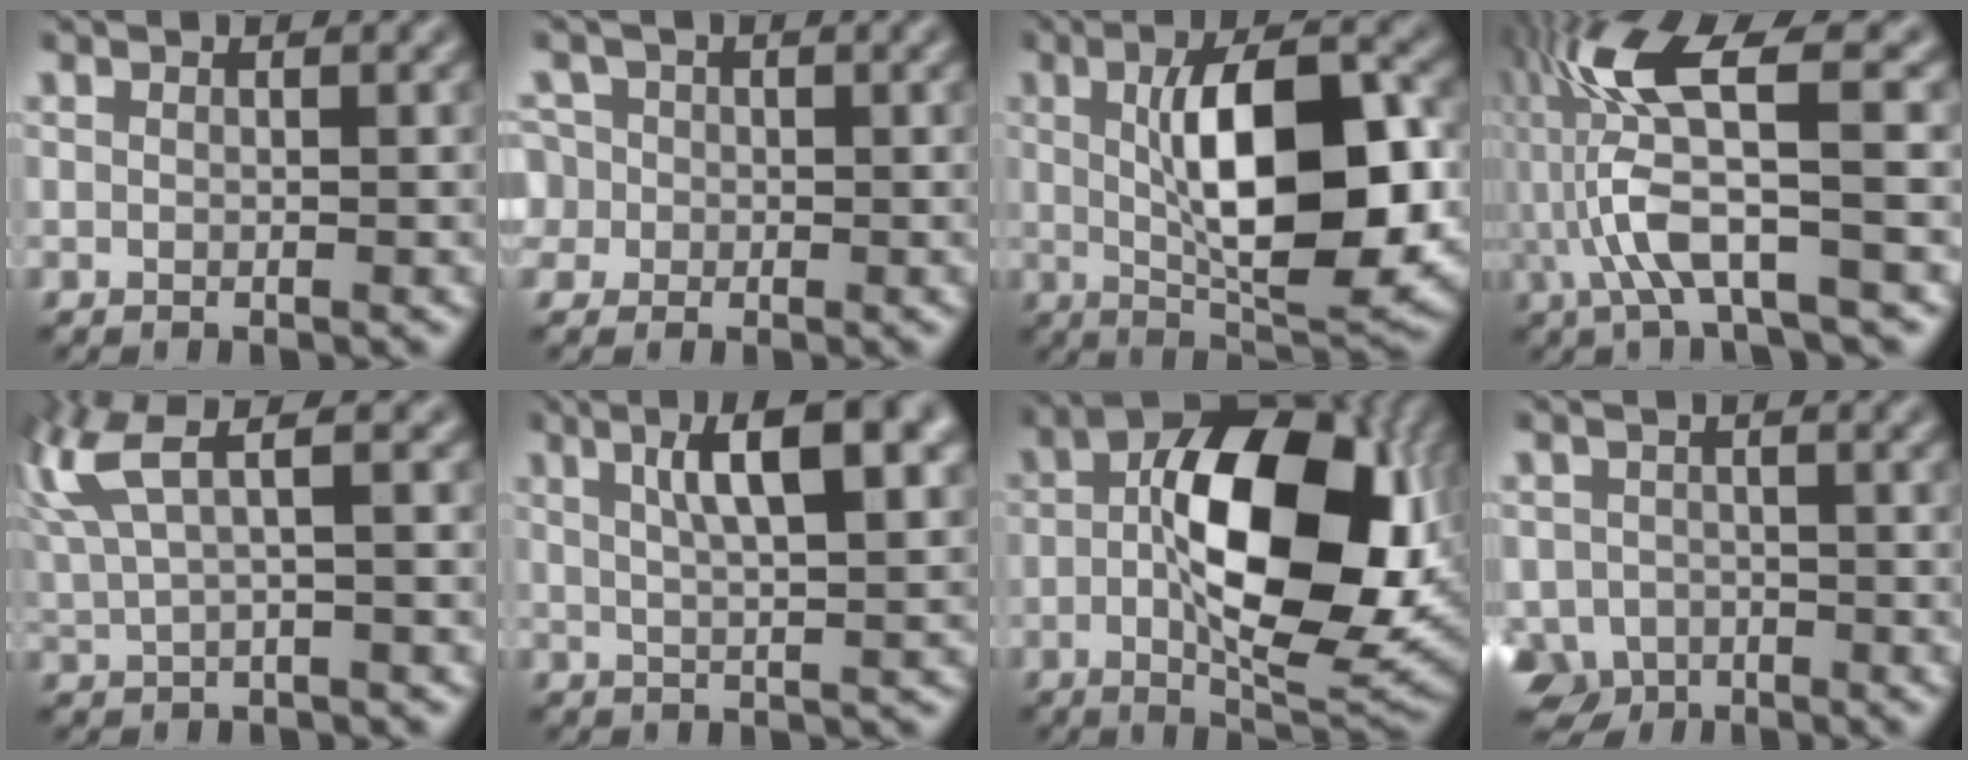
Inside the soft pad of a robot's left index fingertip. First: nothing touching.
{"total": 3.9, "force": [0.7, 3.6, 1.3], "torque": [-0.019, 0.026, -0.007]}
{"total": 11.2, "force": [0.3, 4.0, 10.5], "torque": [-0.157, 0.004, 0.007]}
{"total": 8.8, "force": [-0.5, 2.0, 8.5], "torque": [-0.187, 0.013, -0.012]}
{"total": 5.2, "force": [2.1, 1.3, 4.5], "torque": [-0.112, 0.012, 0.047]}
{"total": 7.5, "force": [2.9, 2.0, 6.6], "torque": [-0.094, 0.009, 0.044]}
{"total": 14.9, "force": [-0.6, 7.3, 13.0], "torque": [-0.197, 0.008, -0.016]}
{"total": 4.4, "force": [-2.8, 3.0, 1.3], "torque": [-0.020, -0.009, -0.055]}